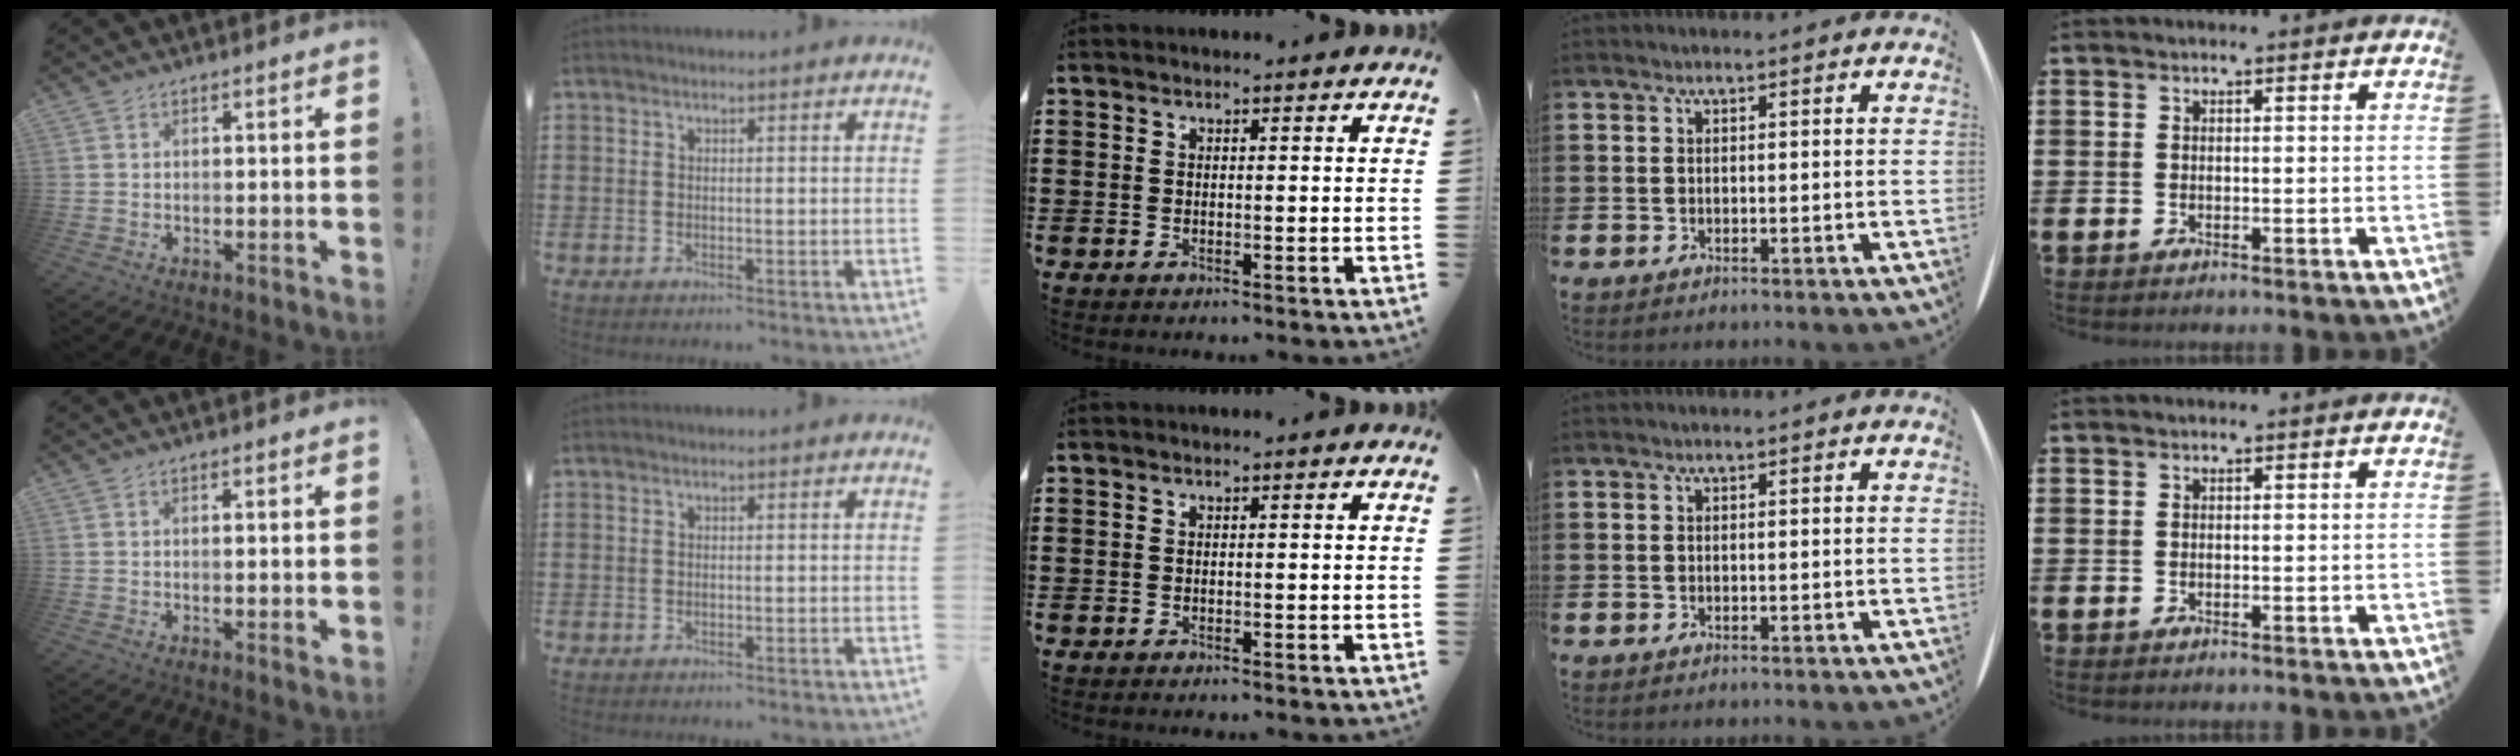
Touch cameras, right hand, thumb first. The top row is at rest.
{"thumb": {"total": 1.6, "force": [0.2, 0.1, 1.6], "torque": [-0.016, -0.005, 0.001]}, "index": {"total": 0.5, "force": [-0.5, 0.1, 0.0], "torque": [-0.001, -0.001, -0.011]}}